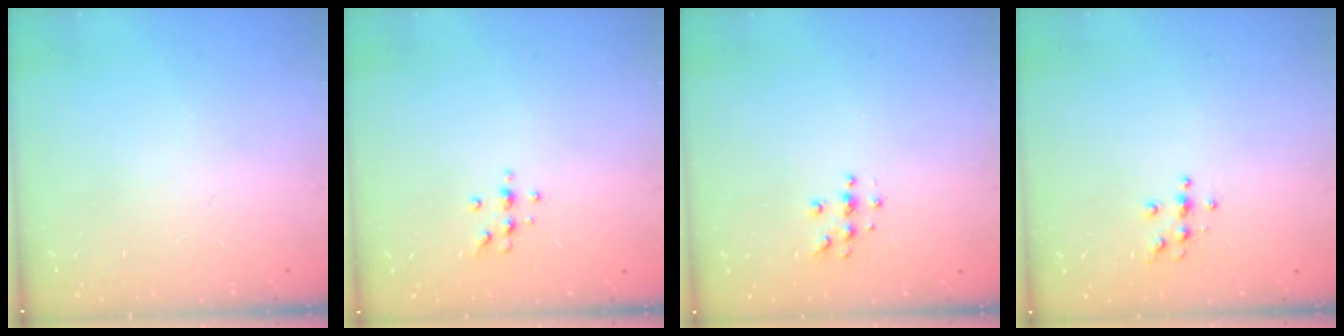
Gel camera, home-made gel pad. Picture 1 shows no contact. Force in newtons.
{"total": 5.7, "press": 5.5, "slide": 1.6}
{"total": 4.9, "press": 4.8, "slide": 0.6}
{"total": 3.9, "press": 3.9, "slide": 0.6}